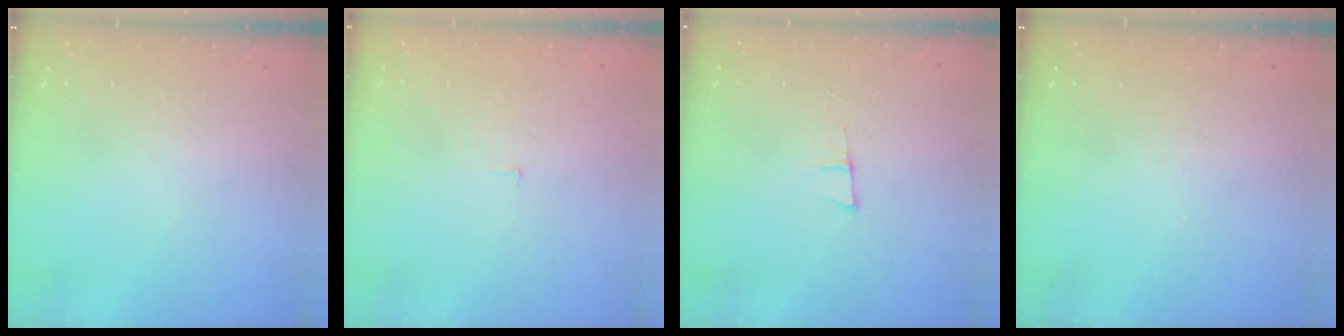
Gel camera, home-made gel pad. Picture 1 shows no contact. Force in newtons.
{"total": 2.2, "press": 2.2, "slide": 0.1}
{"total": 5.4, "press": 4.6, "slide": 2.7}
{"total": 0.0}